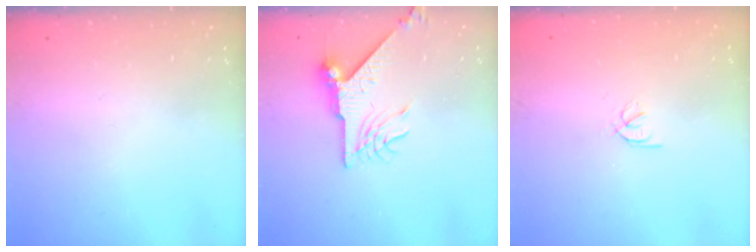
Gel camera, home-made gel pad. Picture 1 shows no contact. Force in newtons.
{"total": 7.7, "press": 7.7, "slide": 1.0}
{"total": 2.1, "press": 2.1, "slide": 0.1}